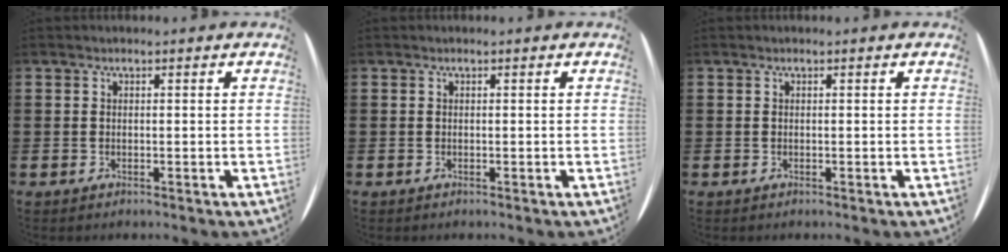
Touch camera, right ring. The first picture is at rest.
{"total": 0.0}
{"total": 0.0}